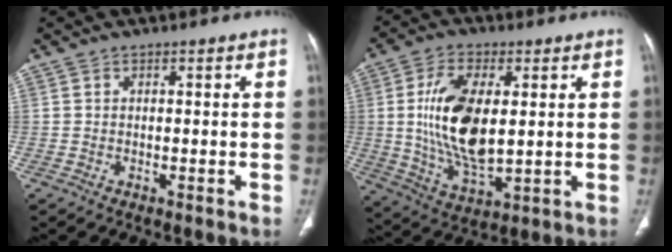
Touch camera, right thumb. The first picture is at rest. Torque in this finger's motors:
{"motor_torque": [1.72, 1.68, 1.89, -0.19, 0.66]}